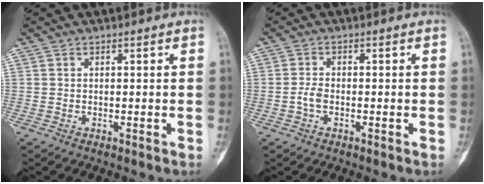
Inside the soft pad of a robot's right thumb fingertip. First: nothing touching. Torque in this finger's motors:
{"motor_torque": [0.18, -0.03, 0.24, -0.08, 0.03]}